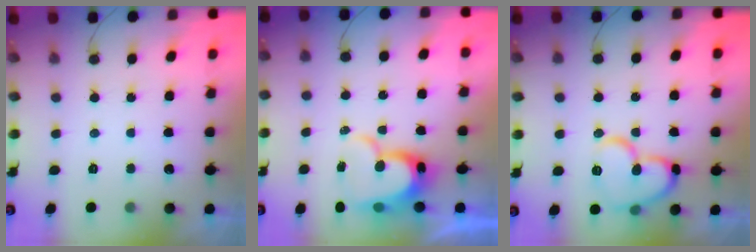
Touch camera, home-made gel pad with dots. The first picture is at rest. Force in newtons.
{"total": 12.7, "press": 12.6, "slide": 1.4}
{"total": 15.4, "press": 15.3, "slide": 1.4}